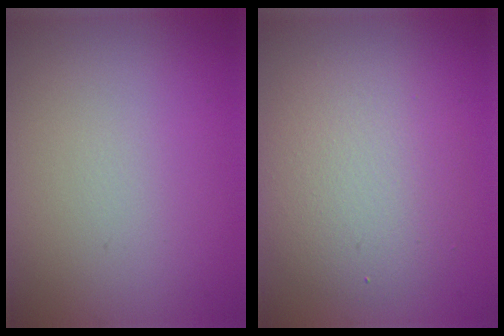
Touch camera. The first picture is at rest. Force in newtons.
{"total": 5.2, "press": 5.2, "slide": 0.1}